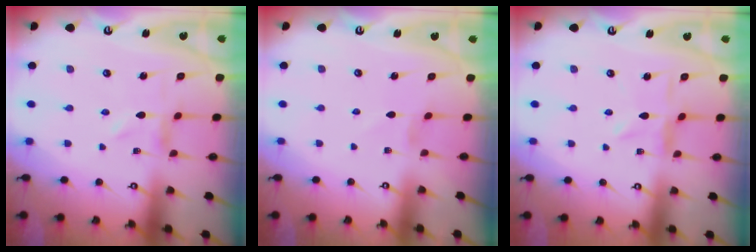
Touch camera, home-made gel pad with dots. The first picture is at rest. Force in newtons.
{"total": 0.0}
{"total": 3.8, "press": 3.7, "slide": 0.4}